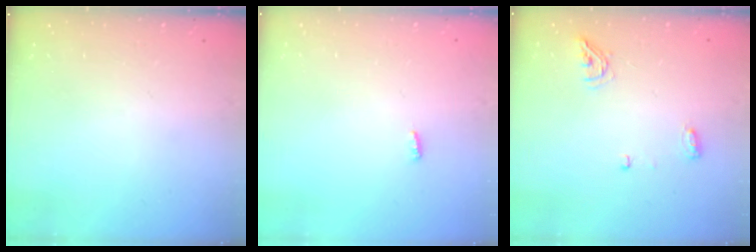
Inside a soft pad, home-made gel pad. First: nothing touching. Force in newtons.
{"total": 3.0, "press": 2.9, "slide": 0.8}
{"total": 5.8, "press": 5.7, "slide": 0.9}